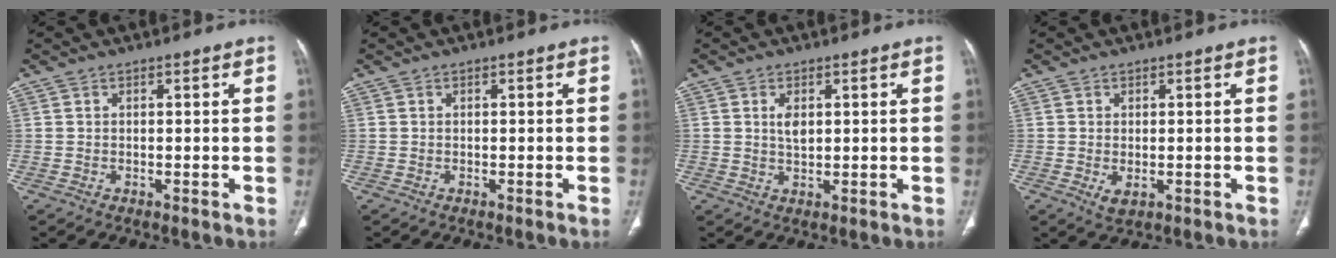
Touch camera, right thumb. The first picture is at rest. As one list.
[{"total": 0.0}, {"total": 3.0, "force": [0.8, 1.7, 2.3], "torque": [-0.036, -0.006, 0.017]}, {"total": 2.3, "force": [-0.5, 1.3, 1.8], "torque": [-0.030, -0.005, 0.000]}]